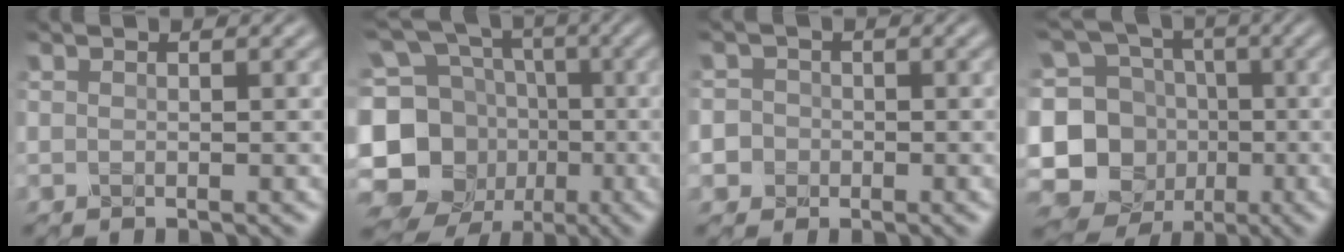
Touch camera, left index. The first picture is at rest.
{"total": 14.6, "force": [-3.8, 12.7, 6.1], "torque": [-0.165, 0.001, -0.078]}
{"total": 3.8, "force": [-0.8, 3.6, 1.0], "torque": [0.006, 0.013, -0.043]}
{"total": 14.9, "force": [-2.9, 14.0, 4.2], "torque": [-0.139, 0.013, -0.058]}